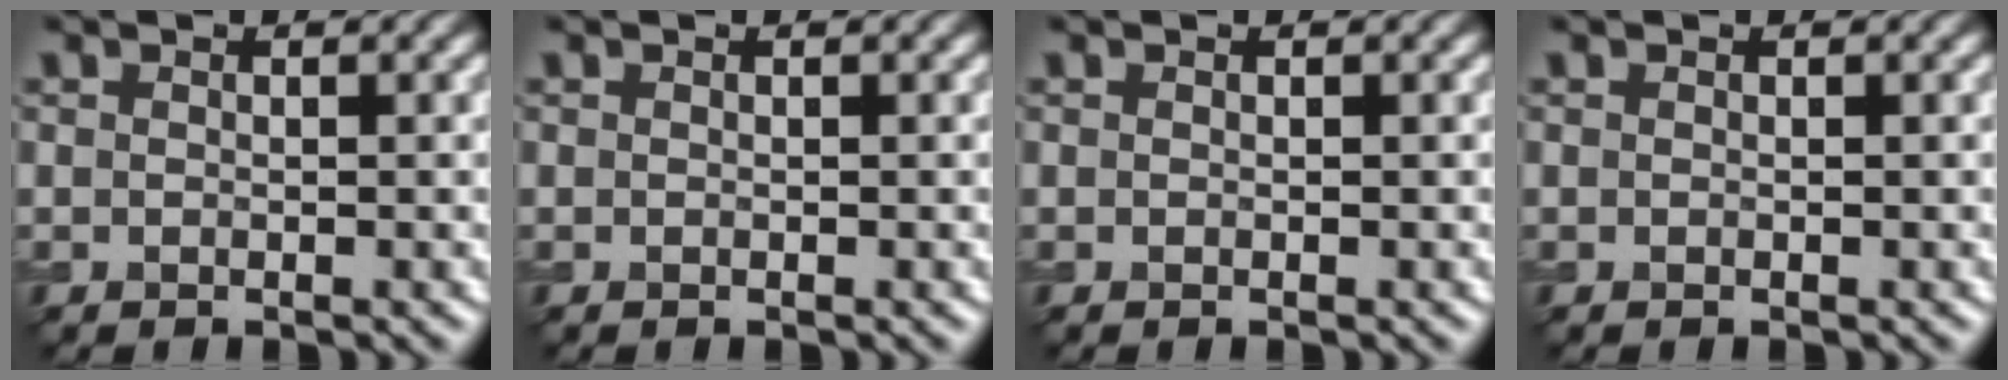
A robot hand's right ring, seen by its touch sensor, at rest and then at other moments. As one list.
[{"total": 0.0}, {"total": 0.0}, {"total": 0.0}]